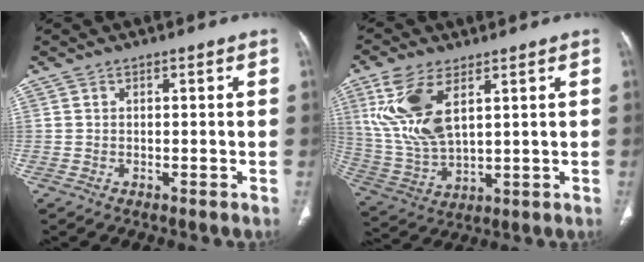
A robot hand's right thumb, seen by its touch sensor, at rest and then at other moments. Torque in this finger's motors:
{"motor_torque": [-0.89, 1.48, 1.24, 1.36, 0.21]}